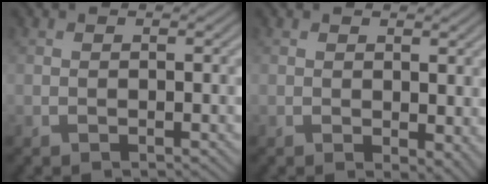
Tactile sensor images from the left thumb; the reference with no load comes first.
{"total": 2.8, "force": [0.2, 1.6, 2.3], "torque": [-0.030, -0.008, 0.007]}